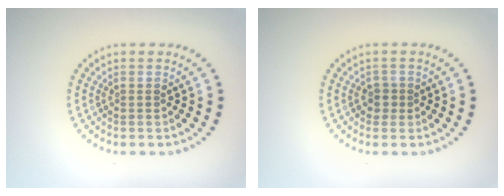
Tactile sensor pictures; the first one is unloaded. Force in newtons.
{"total": 1.1, "press": 1.0, "slide": 0.5}